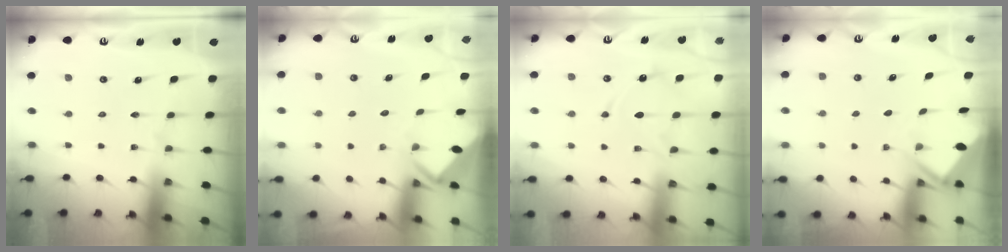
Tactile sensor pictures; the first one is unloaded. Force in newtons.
{"total": 3.6, "press": 3.6, "slide": 0.3}
{"total": 12.0, "press": 11.9, "slide": 1.1}
{"total": 3.2, "press": 3.2, "slide": 0.4}